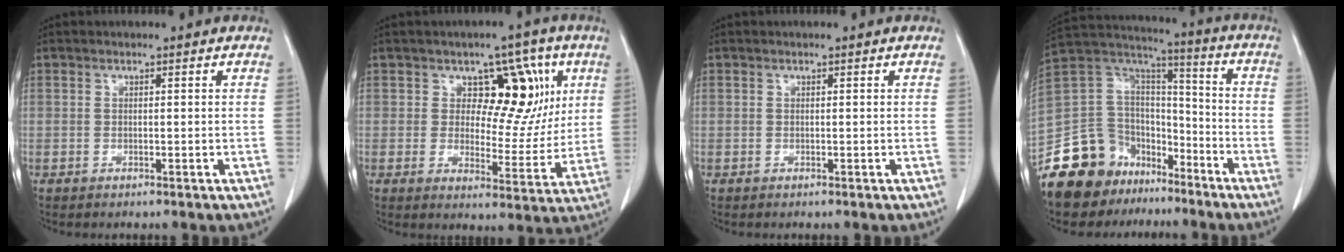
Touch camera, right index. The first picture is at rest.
{"total": 10.2, "force": [3.8, 6.4, 6.9], "torque": [-0.068, 0.019, 0.057]}
{"total": 0.0}
{"total": 18.5, "force": [-13.5, 11.7, 5.2], "torque": [-0.103, 0.079, -0.230]}